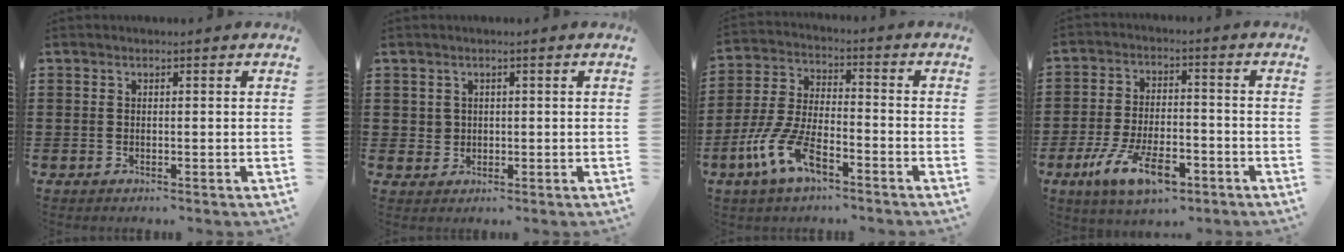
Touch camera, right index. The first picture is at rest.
{"total": 1.4, "force": [0.6, 1.3, 0.2], "torque": [-0.011, 0.004, 0.011]}
{"total": 9.4, "force": [-5.4, 3.5, 6.8], "torque": [-0.172, -0.008, -0.108]}
{"total": 9.9, "force": [-5.6, 3.9, 7.1], "torque": [-0.149, 0.006, -0.102]}